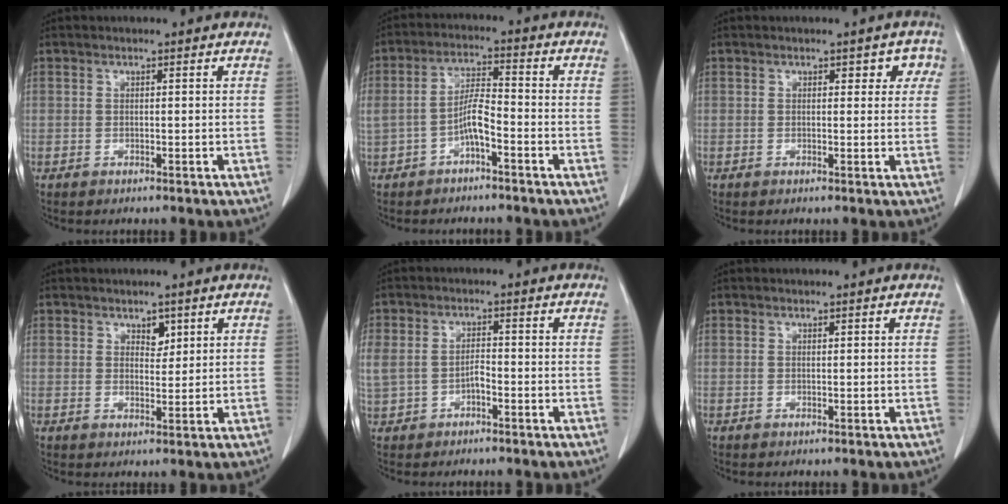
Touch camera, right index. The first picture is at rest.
{"total": 5.4, "force": [-2.2, 1.5, 4.7], "torque": [-0.105, 0.016, -0.038]}
{"total": 3.0, "force": [1.3, 1.8, 2.1], "torque": [-0.009, 0.010, 0.010]}
{"total": 2.3, "force": [1.4, 1.3, 1.2], "torque": [-0.014, -0.004, 0.025]}
{"total": 6.0, "force": [-1.3, 4.1, 4.2], "torque": [-0.109, 0.019, -0.015]}
{"total": 0.0}